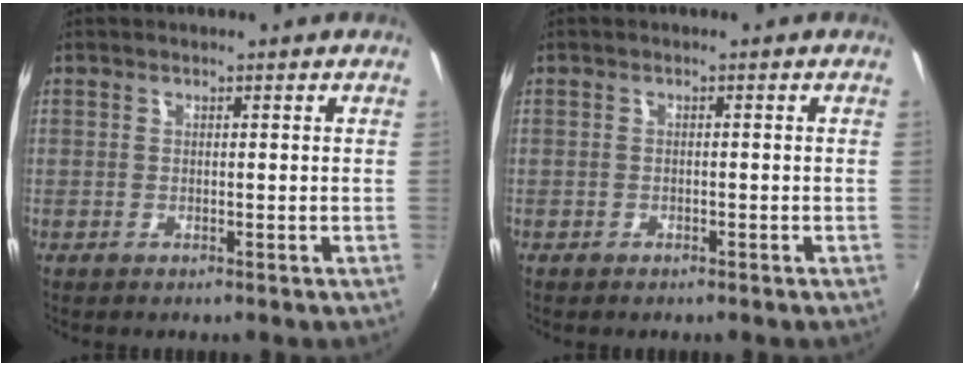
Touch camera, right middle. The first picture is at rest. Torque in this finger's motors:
{"motor_torque": [-0.86, -0.12, 0.02, -0.01]}